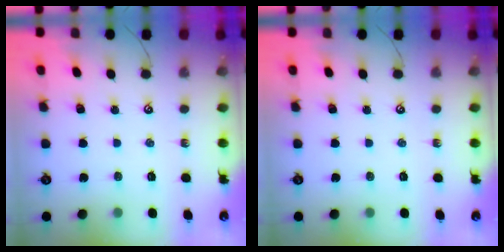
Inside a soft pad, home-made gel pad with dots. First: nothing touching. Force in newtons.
{"total": 0.0}